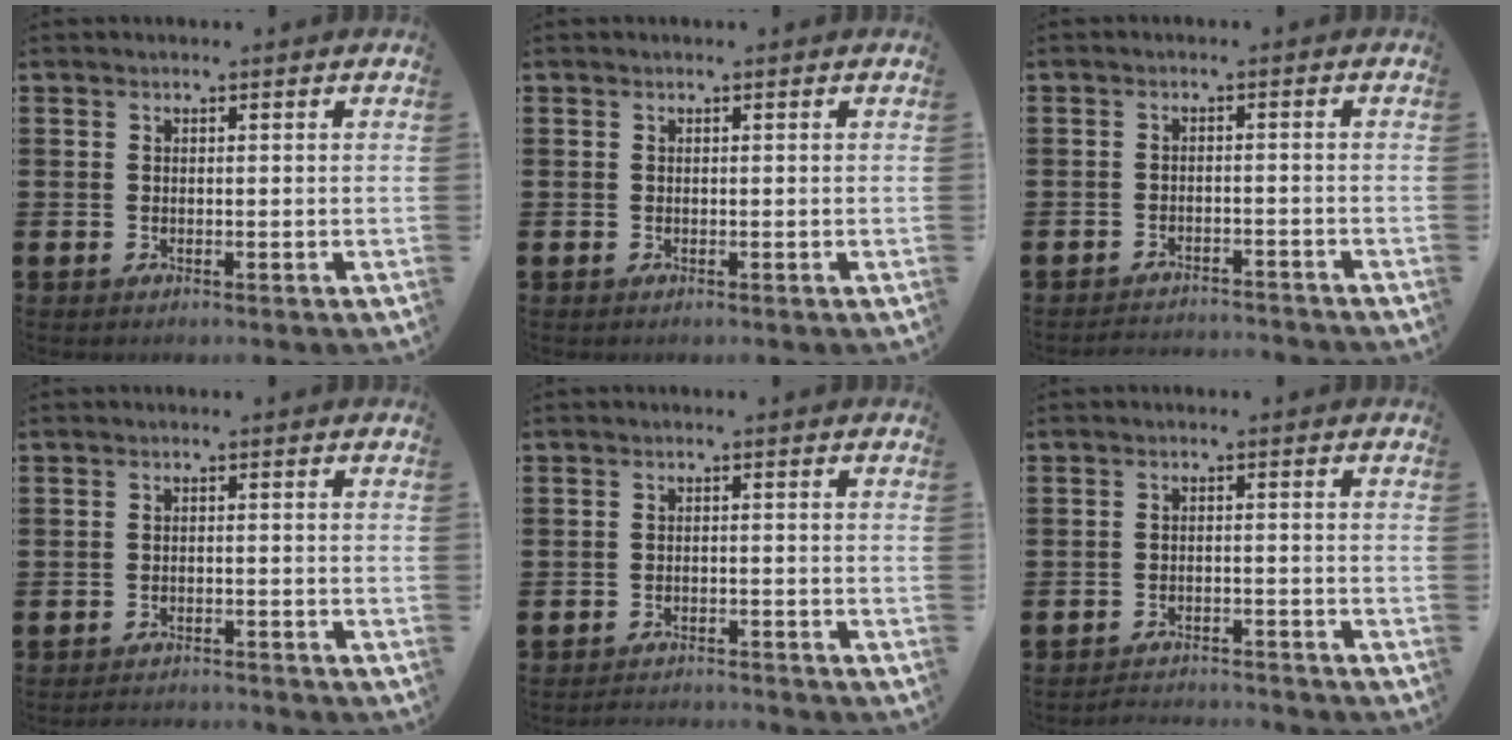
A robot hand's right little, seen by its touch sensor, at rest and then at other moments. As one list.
[{"total": 0.0}, {"total": 1.9, "force": [-1.9, -0.1, -0.1], "torque": [-0.004, 0.004, -0.041]}, {"total": 1.6, "force": [-1.6, 0.0, -0.1], "torque": [-0.003, 0.004, -0.033]}, {"total": 1.7, "force": [-1.7, -0.1, -0.1], "torque": [-0.004, 0.005, -0.037]}, {"total": 2.1, "force": [-2.1, -0.1, -0.1], "torque": [-0.003, 0.004, -0.047]}]